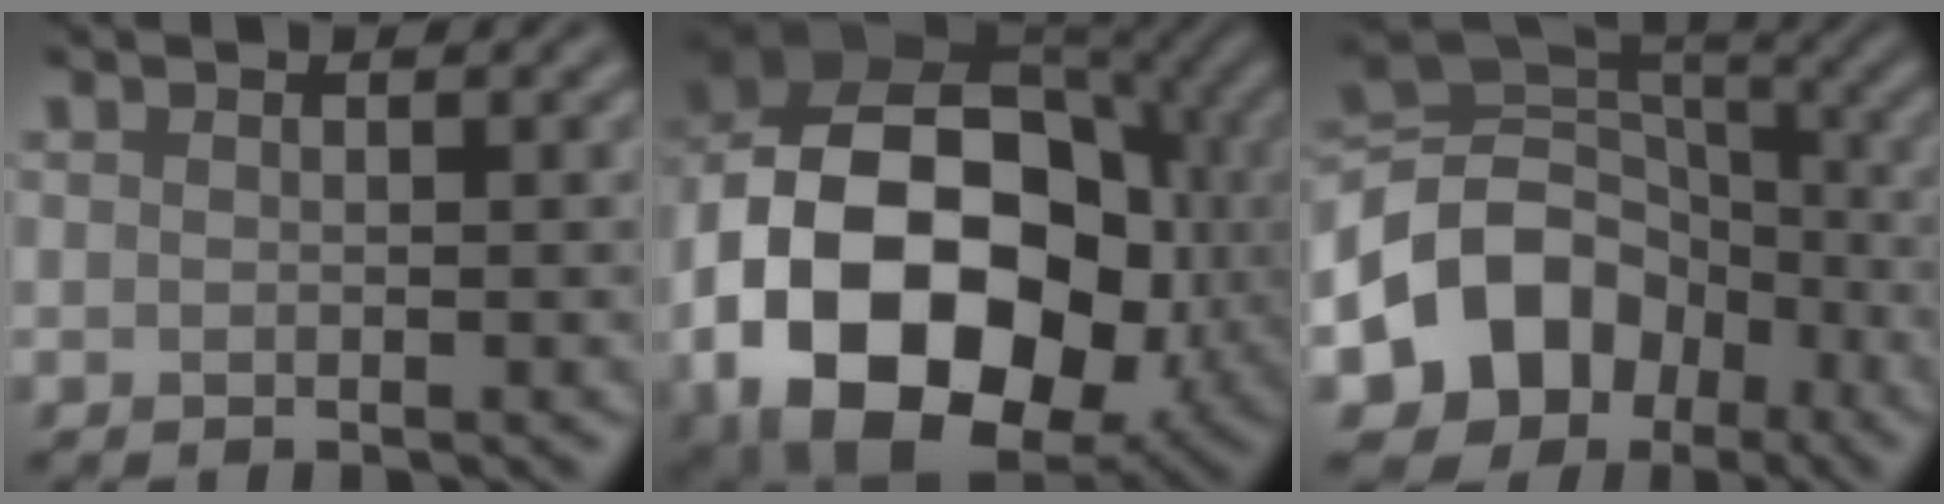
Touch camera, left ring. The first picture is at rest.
{"total": 20.8, "force": [-3.8, 15.1, 13.8], "torque": [-0.279, -0.012, -0.060]}
{"total": 9.5, "force": [-3.9, 7.5, 4.4], "torque": [-0.062, 0.004, -0.079]}